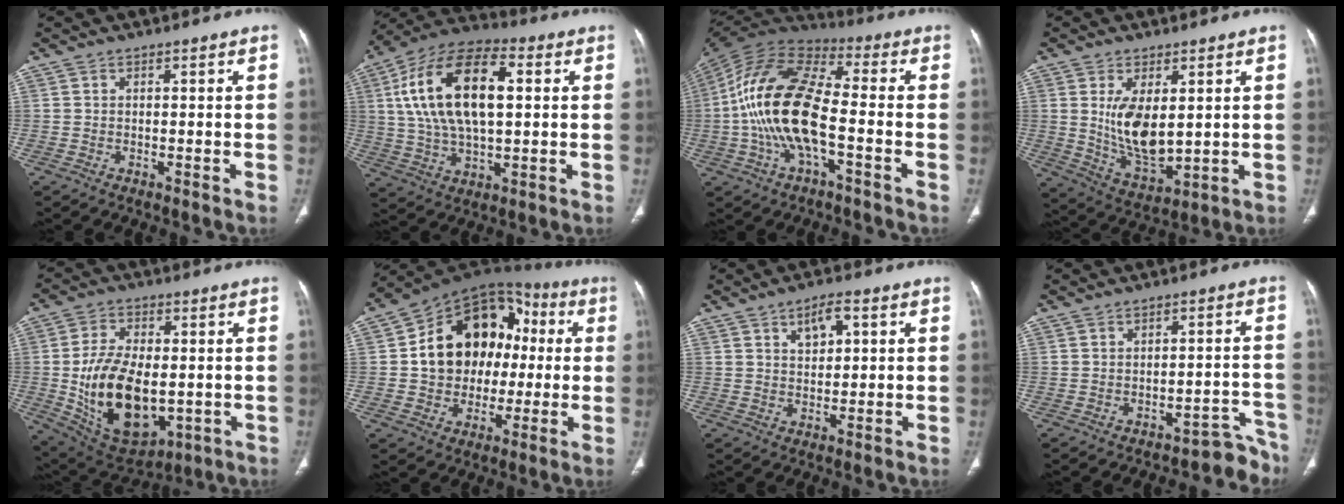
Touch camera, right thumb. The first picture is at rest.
{"total": 20.6, "force": [4.0, 10.4, 17.3], "torque": [-0.318, 0.017, 0.065]}
{"total": 18.8, "force": [-3.1, 7.9, 16.8], "torque": [-0.338, 0.035, -0.062]}
{"total": 10.9, "force": [1.9, 5.6, 9.2], "torque": [-0.156, -0.028, 0.054]}
{"total": 19.4, "force": [-2.2, 11.2, 15.7], "torque": [-0.261, -0.006, -0.011]}
{"total": 19.6, "force": [1.1, 15.2, 12.3], "torque": [-0.151, 0.041, 0.020]}
{"total": 5.0, "force": [2.0, 2.6, 3.7], "torque": [-0.049, -0.001, 0.033]}
{"total": 6.0, "force": [-5.2, 2.9, 0.4], "torque": [0.035, 0.083, -0.064]}